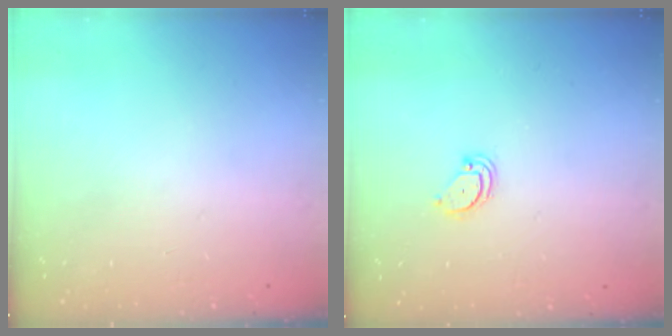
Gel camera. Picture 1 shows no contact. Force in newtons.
{"total": 2.6, "press": 2.6, "slide": 0.2}